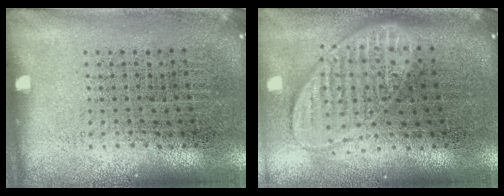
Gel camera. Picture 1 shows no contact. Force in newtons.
{"total": 1.9, "press": 1.5, "slide": 1.2}